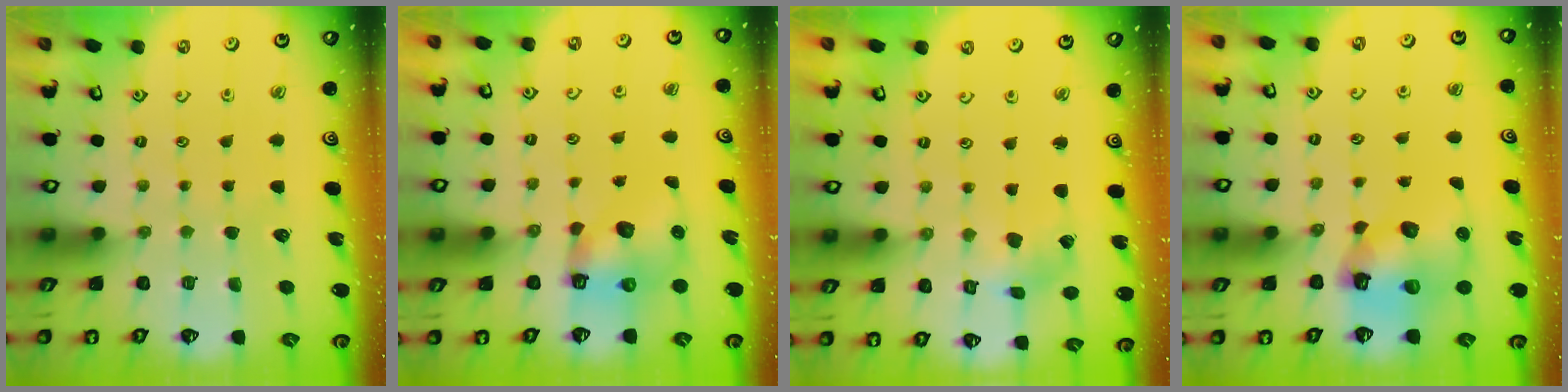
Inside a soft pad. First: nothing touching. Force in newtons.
{"total": 7.9, "press": 7.8, "slide": 0.9}
{"total": 1.8, "press": 1.8, "slide": 0.2}
{"total": 10.9, "press": 10.8, "slide": 1.5}